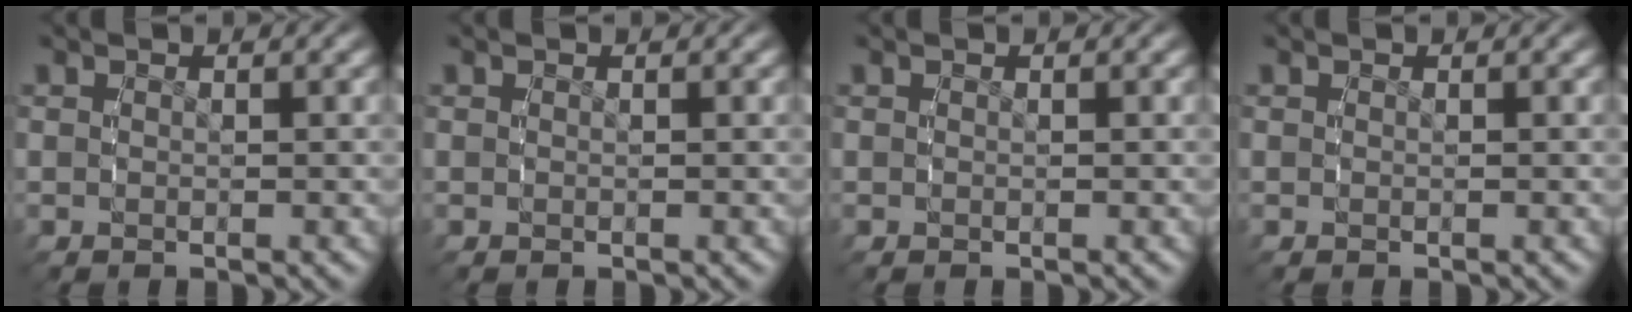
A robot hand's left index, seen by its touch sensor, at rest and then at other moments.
{"total": 0.0}
{"total": 0.0}
{"total": 0.0}